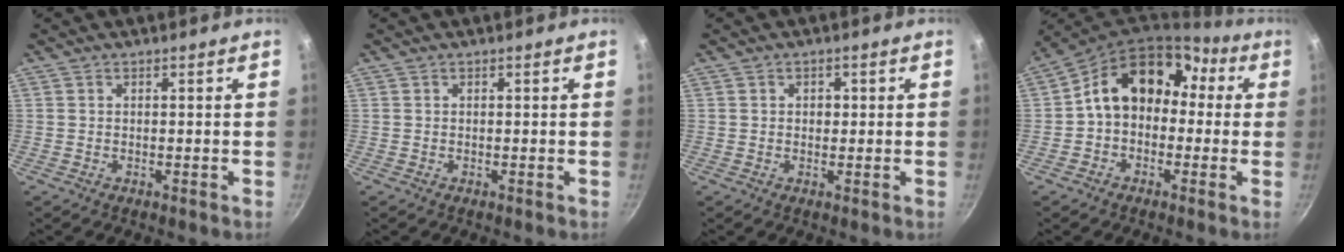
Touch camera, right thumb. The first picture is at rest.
{"total": 0.0}
{"total": 1.7, "force": [0.3, 1.4, 0.9], "torque": [-0.006, 0.001, 0.004]}
{"total": 13.8, "force": [1.1, 10.7, 8.7], "torque": [-0.092, 0.055, 0.000]}